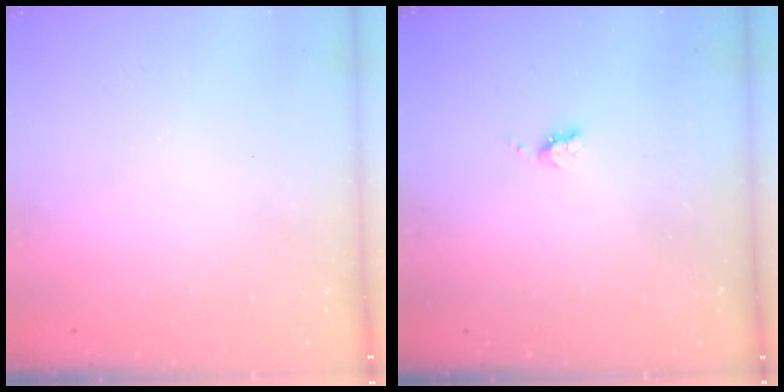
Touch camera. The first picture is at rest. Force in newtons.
{"total": 3.3, "press": 3.3, "slide": 0.6}